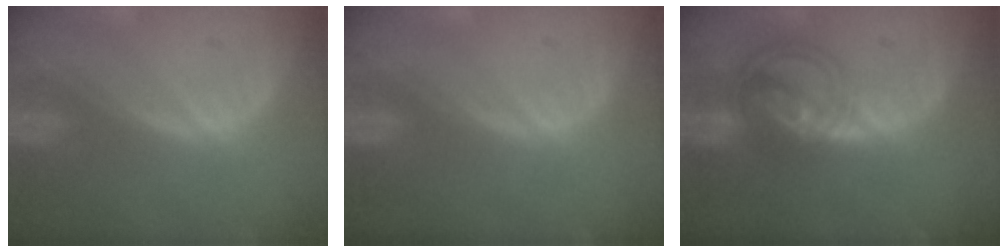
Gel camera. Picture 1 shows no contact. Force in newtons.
{"total": 0.0}
{"total": 6.3, "press": 6.1, "slide": 1.4}